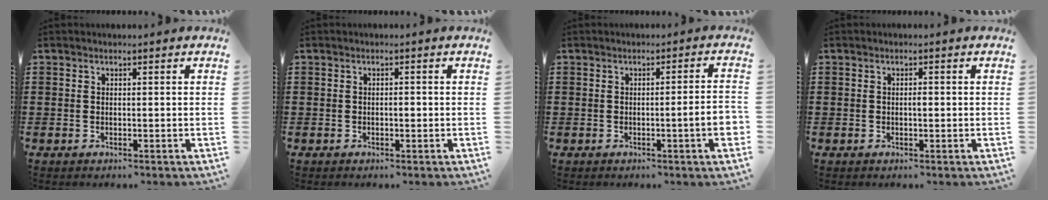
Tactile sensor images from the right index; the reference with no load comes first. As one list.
[{"total": 0.9, "force": [-0.2, 0.3, 0.8], "torque": [-0.017, -0.004, -0.002]}, {"total": 4.4, "force": [-0.9, 0.0, 4.3], "torque": [-0.070, -0.008, -0.015]}, {"total": 0.8, "force": [-0.1, 0.2, 0.7], "torque": [-0.015, -0.004, -0.001]}]